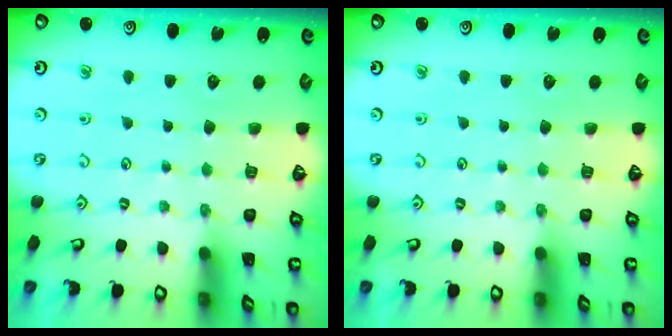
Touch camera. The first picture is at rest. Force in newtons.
{"total": 0.0}